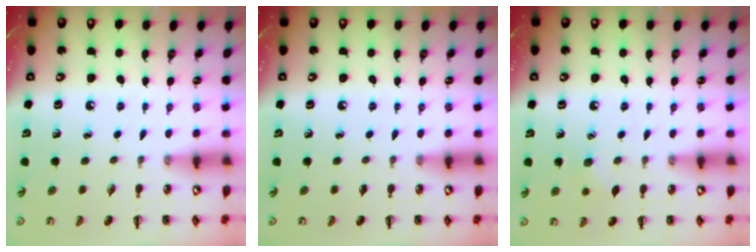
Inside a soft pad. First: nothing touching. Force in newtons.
{"total": 0.0}
{"total": 4.7, "press": 4.5, "slide": 1.2}